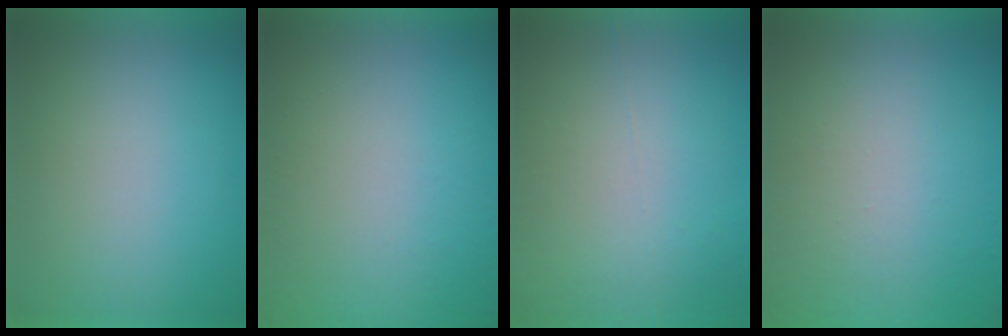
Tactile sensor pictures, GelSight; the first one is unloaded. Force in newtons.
{"total": 4.7}
{"total": 7.1}
{"total": 7.6}